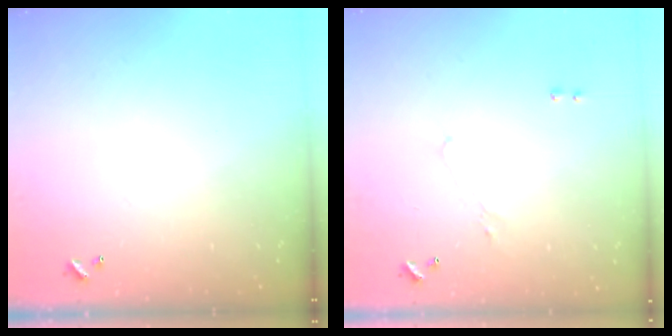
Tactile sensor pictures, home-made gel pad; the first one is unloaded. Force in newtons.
{"total": 0.9, "press": 0.8, "slide": 0.5}